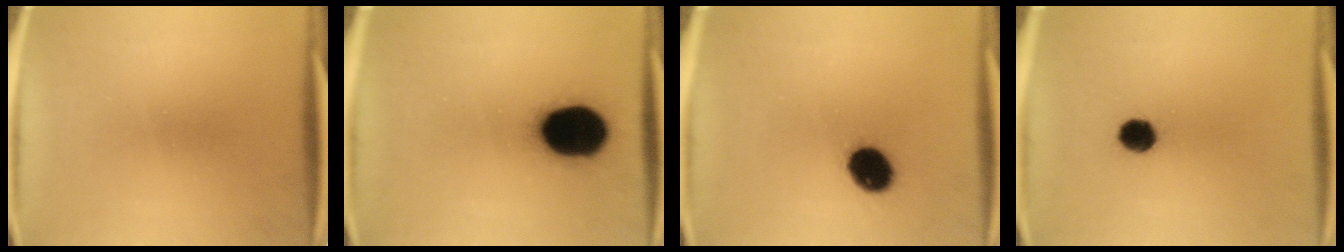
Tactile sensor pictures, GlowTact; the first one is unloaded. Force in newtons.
{"total": 19.6}
{"total": 9.2}
{"total": 5.4}